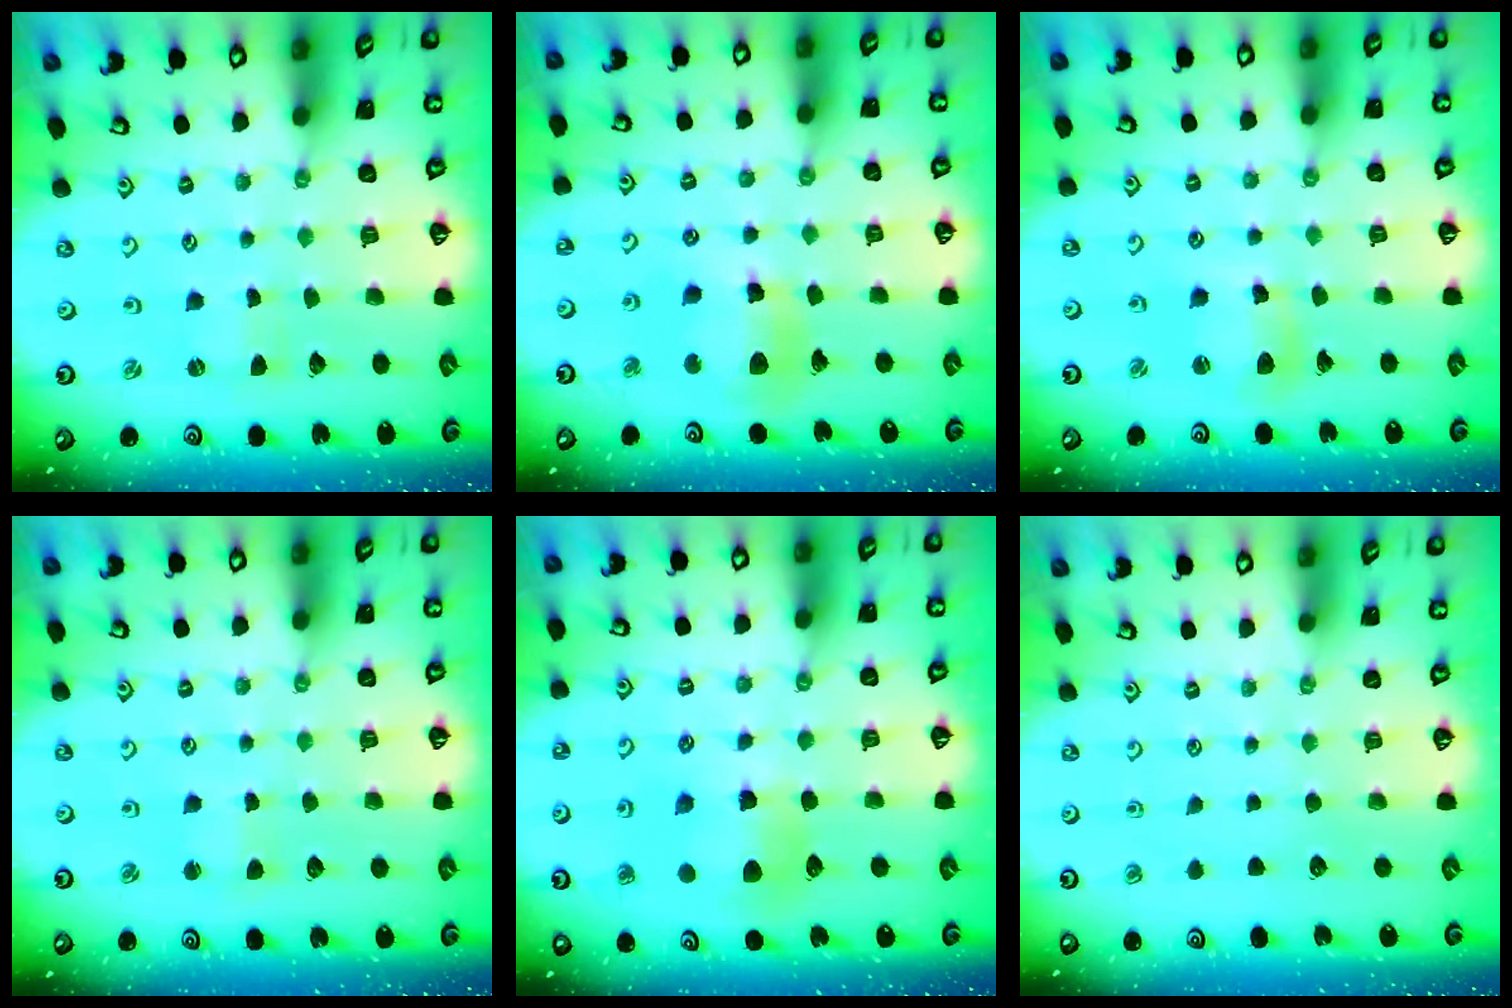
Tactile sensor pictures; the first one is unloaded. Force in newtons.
{"total": 13.9, "press": 13.7, "slide": 2.0}
{"total": 9.0, "press": 8.9, "slide": 1.4}
{"total": 2.1, "press": 2.1, "slide": 0.5}
{"total": 8.8, "press": 8.7, "slide": 0.6}
{"total": 0.0}